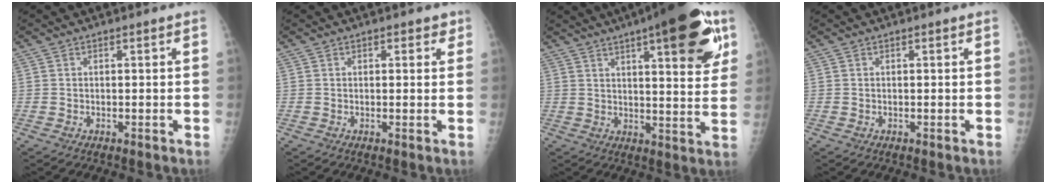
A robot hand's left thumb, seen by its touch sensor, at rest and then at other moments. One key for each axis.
{"total": 2.1, "fx": 1.0, "fy": 1.4, "fz": 1.2, "tx": 0.006, "ty": 0.000, "tz": 0.007}
{"total": 19.8, "fx": 9.9, "fy": 5.6, "fz": 16.3, "tx": -0.197, "ty": -0.022, "tz": 0.132}
{"total": 0.0}